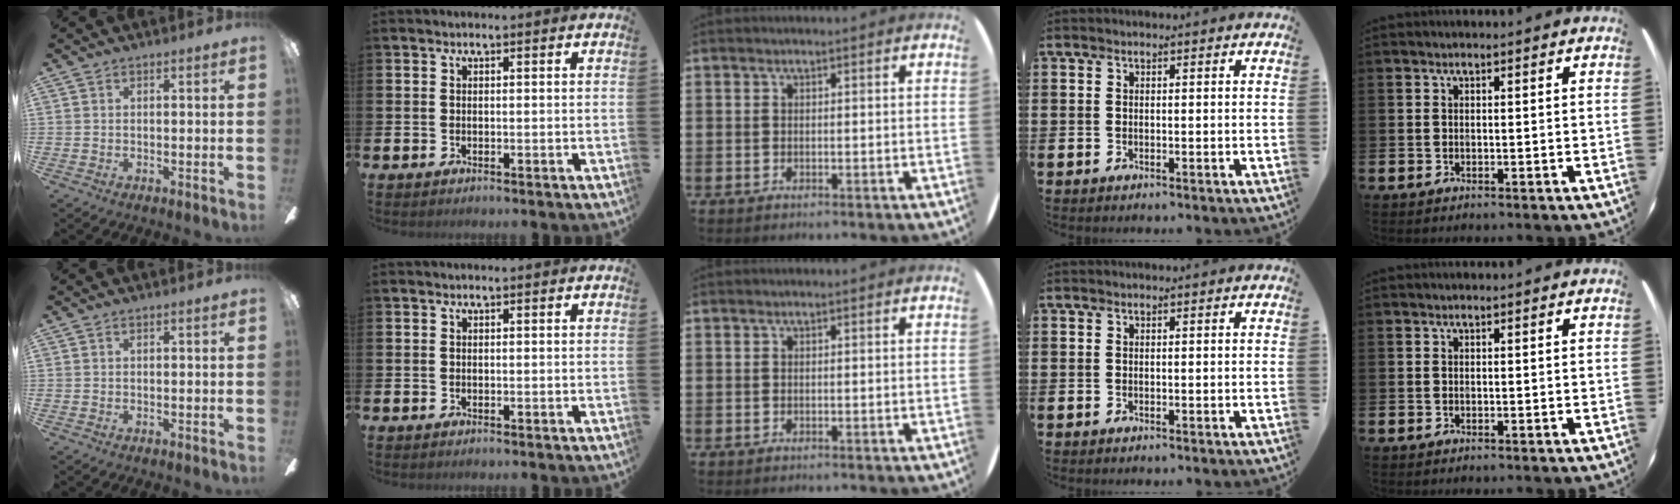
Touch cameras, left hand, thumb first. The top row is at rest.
{}